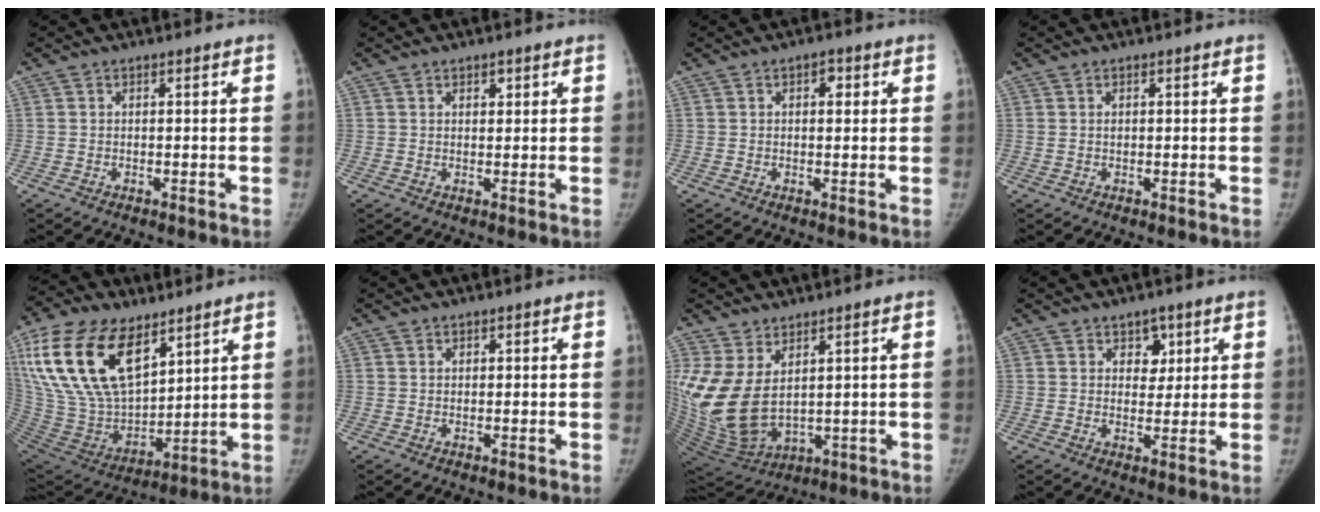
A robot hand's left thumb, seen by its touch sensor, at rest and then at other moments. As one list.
[{"total": 1.7, "force": [1.0, 1.0, 0.9], "torque": [-0.002, -0.005, 0.015]}, {"total": 2.6, "force": [0.9, 1.5, 1.9], "torque": [-0.015, 0.000, 0.009]}, {"total": 0.7, "force": [0.3, 0.5, 0.4], "torque": [-0.005, -0.001, 0.005]}, {"total": 26.8, "force": [13.8, 14.4, 17.8], "torque": [-0.353, -0.035, 0.268]}, {"total": 0.9, "force": [0.6, 0.6, 0.1], "torque": [0.010, -0.003, 0.006]}, {"total": 14.1, "force": [4.2, 7.9, 10.9], "torque": [-0.230, -0.033, 0.110]}, {"total": 4.5, "force": [2.4, 3.2, 2.1], "torque": [0.002, -0.014, 0.037]}]